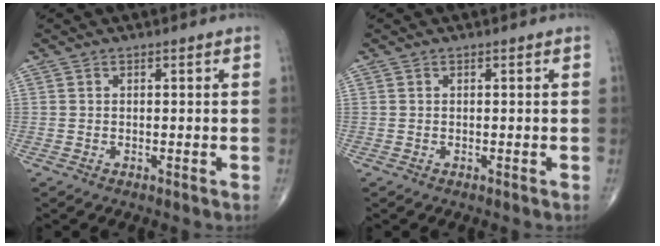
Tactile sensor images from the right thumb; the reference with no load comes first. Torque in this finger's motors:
{"motor_torque": [0.04, 0.04, 0.00, 0.00, 0.01]}